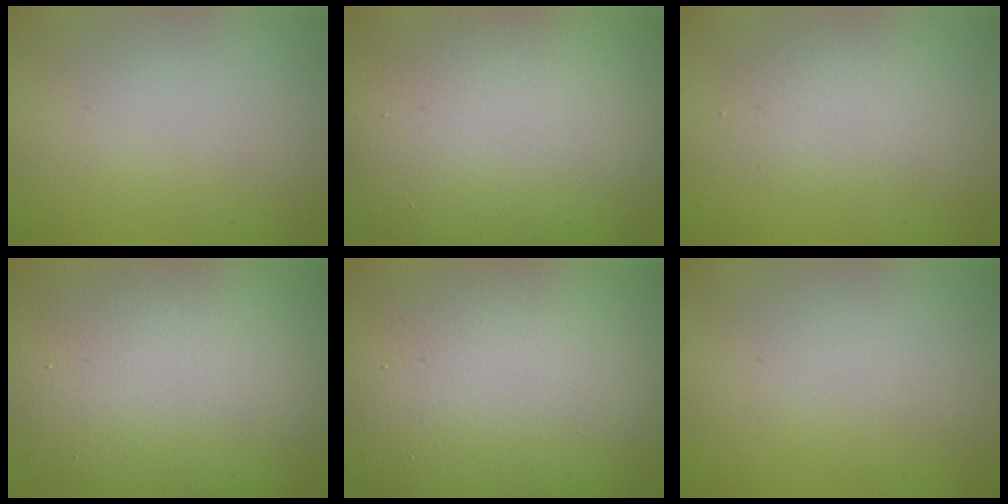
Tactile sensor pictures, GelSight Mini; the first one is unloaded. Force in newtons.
{"total": 15.9, "press": 15.8, "slide": 0.9}
{"total": 2.2, "press": 2.2, "slide": 0.2}
{"total": 14.3, "press": 14.2, "slide": 0.7}
{"total": 19.0, "press": 19.0, "slide": 1.0}
{"total": 0.0}